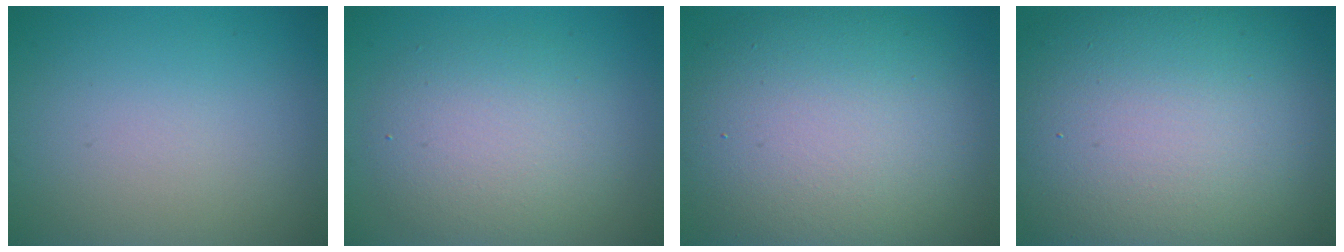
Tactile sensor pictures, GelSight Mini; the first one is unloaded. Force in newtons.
{"total": 5.2, "press": 5.2, "slide": 0.1}
{"total": 12.3, "press": 12.3, "slide": 0.8}
{"total": 17.2, "press": 17.2, "slide": 1.1}